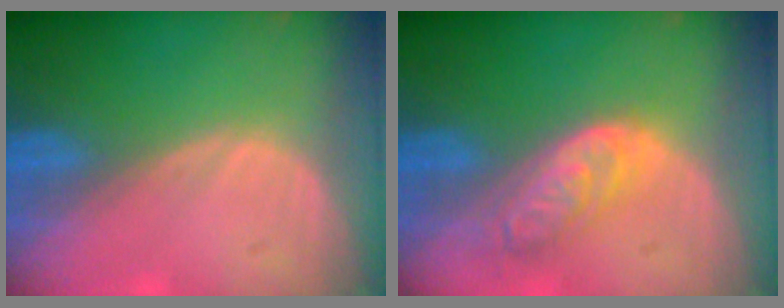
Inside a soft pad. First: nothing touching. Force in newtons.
{"total": 6.3, "press": 5.6, "slide": 2.8}